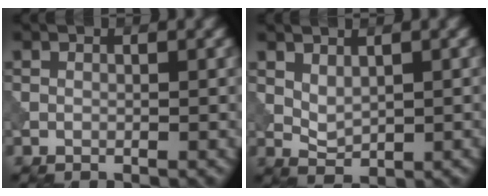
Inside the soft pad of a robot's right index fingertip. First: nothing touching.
{"total": 1.8, "force": [0.9, 1.0, 1.3], "torque": [-0.027, -0.007, 0.021]}